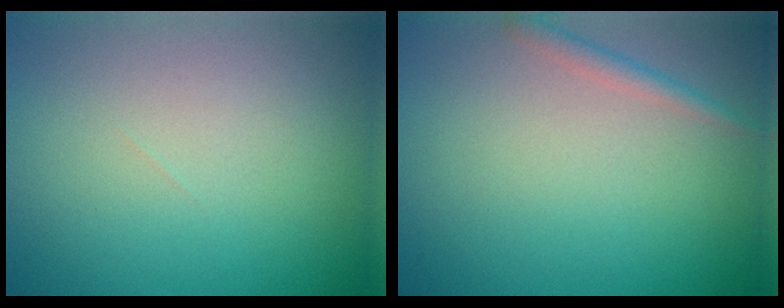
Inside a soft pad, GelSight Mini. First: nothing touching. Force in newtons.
{"total": 1.3, "press": 1.3, "slide": 0.1}